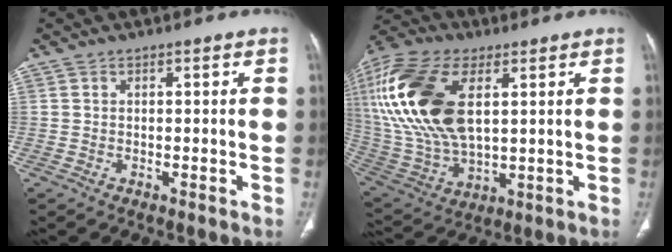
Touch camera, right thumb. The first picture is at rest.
{"total": 25.0, "force": [6.6, 13.2, 20.2], "torque": [-0.448, -0.012, 0.127]}